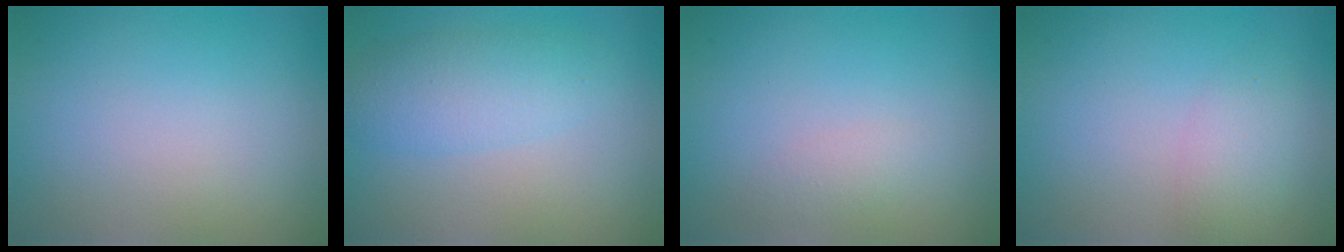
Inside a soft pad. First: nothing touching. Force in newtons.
{"total": 3.7, "press": 3.7, "slide": 0.1}
{"total": 1.0, "press": 1.0, "slide": 0.0}
{"total": 2.3, "press": 2.3, "slide": 0.1}